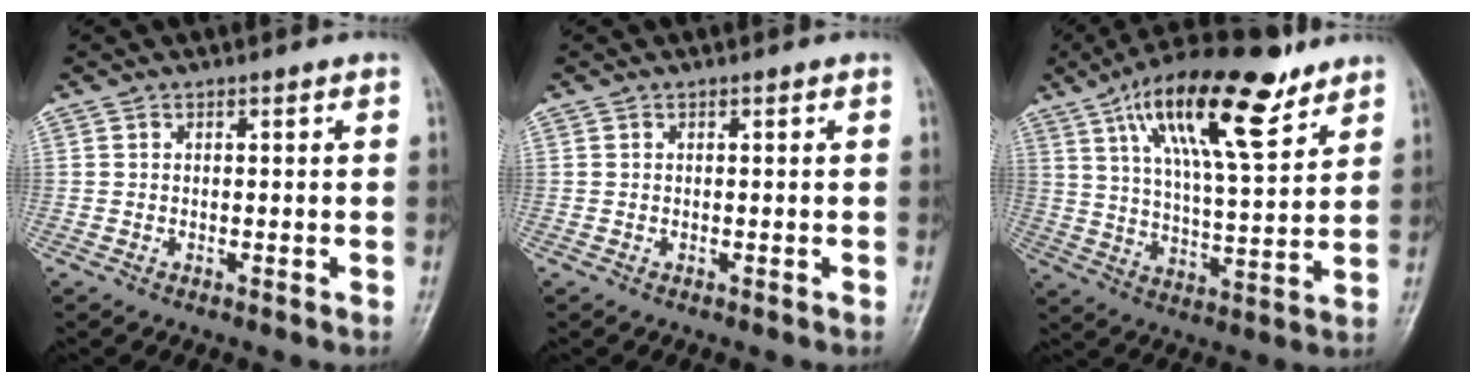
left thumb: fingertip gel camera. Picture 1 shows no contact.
{"total": 0.0}
{"total": 19.4, "force": [11.5, 6.1, 14.4], "torque": [-0.221, -0.041, 0.196]}